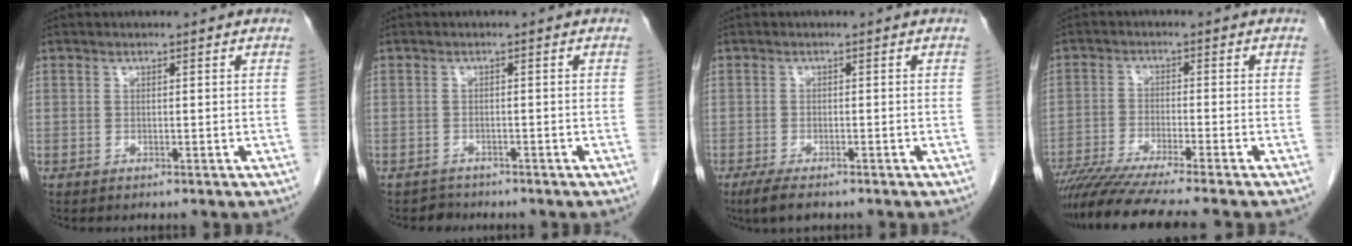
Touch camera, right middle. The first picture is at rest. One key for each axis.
{"total": 1.6, "fx": -1.3, "fy": 0.6, "fz": -0.6, "tx": 0.006, "ty": -0.001, "tz": -0.023}
{"total": 3.7, "fx": -2.6, "fy": 1.0, "fz": 2.4, "tx": -0.047, "ty": -0.009, "tz": -0.041}
{"total": 12.5, "fx": -10.5, "fy": -1.1, "fz": 6.6, "tx": -0.091, "ty": -0.032, "tz": -0.169}